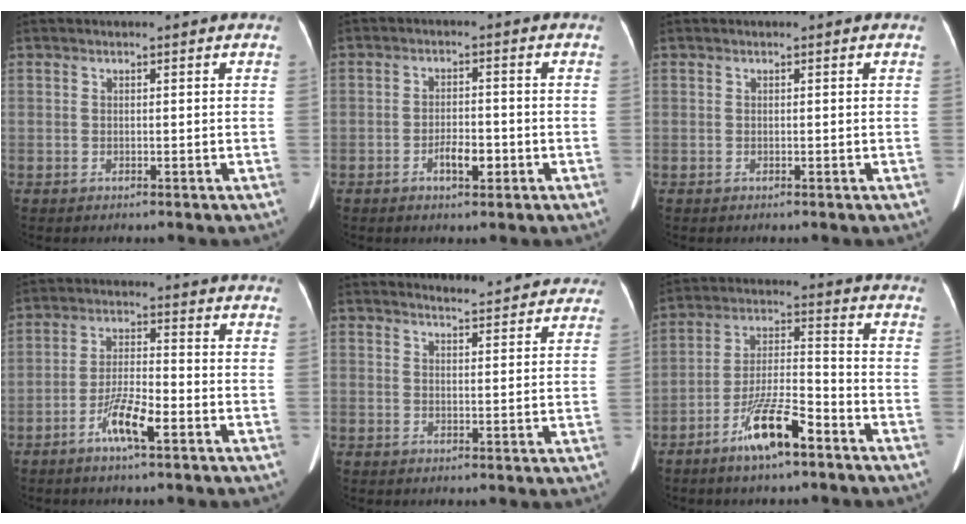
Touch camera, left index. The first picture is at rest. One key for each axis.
{"total": 3.6, "fx": -1.7, "fy": 1.4, "fz": 2.9, "tx": -0.053, "ty": 0.003, "tz": -0.025}
{"total": 0.0}
{"total": 6.5, "fx": -3.5, "fy": 0.9, "fz": 5.4, "tx": -0.111, "ty": -0.002, "tz": -0.064}
{"total": 9.0, "fx": 8.7, "fy": 1.7, "fz": 1.5, "tx": -0.009, "ty": -0.001, "tz": 0.092}
{"total": 10.0, "fx": -6.4, "fy": 1.8, "fz": 7.5, "tx": -0.148, "ty": -0.005, "tz": -0.115}